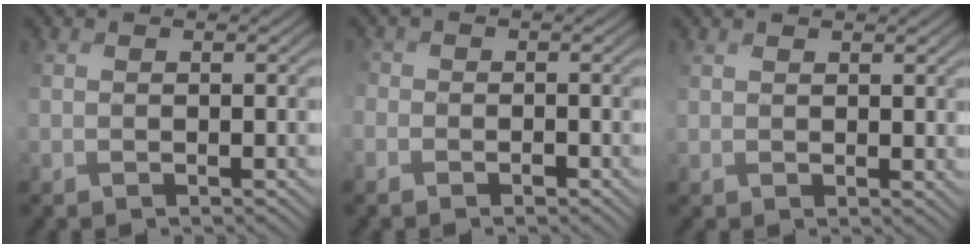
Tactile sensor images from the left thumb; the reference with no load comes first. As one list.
[{"total": 3.2, "force": [-1.7, 2.7, 0.3], "torque": [-0.016, 0.007, -0.048]}, {"total": 1.4, "force": [1.3, -0.2, -0.2], "torque": [-0.002, 0.002, 0.027]}]